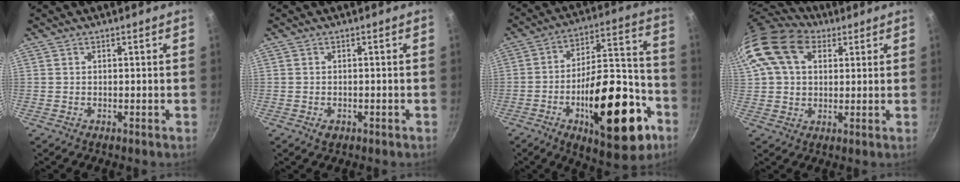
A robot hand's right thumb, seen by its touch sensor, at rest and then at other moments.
{"total": 1.7, "force": [-0.7, 1.1, 1.0], "torque": [-0.015, 0.003, -0.006]}
{"total": 26.1, "force": [-10.2, 10.9, 21.4], "torque": [-0.271, 0.059, -0.143]}
{"total": 19.4, "force": [7.4, 13.4, 11.9], "torque": [-0.244, 0.023, 0.124]}